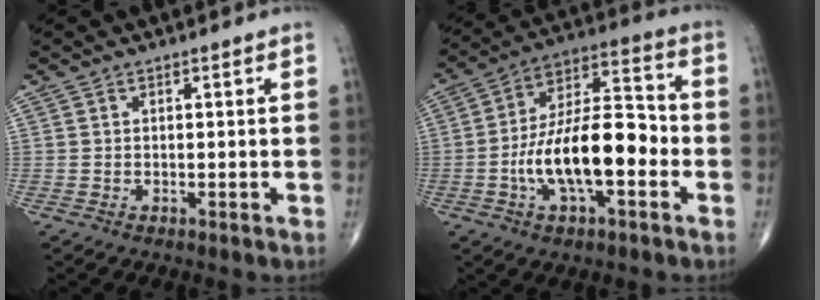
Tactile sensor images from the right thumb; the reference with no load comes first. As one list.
[{"total": 17.7, "force": [-4.3, 7.6, 15.5], "torque": [-0.258, 0.042, -0.078]}]